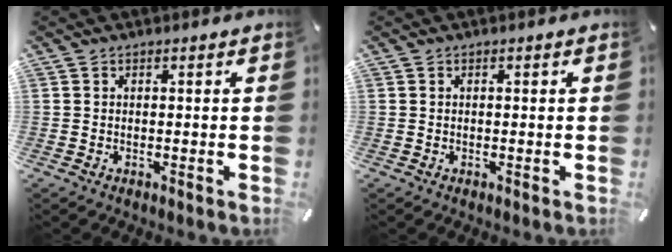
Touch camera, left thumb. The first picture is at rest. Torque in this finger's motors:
{"motor_torque": [0.03, -0.07, 0.00, 0.06, -0.01]}